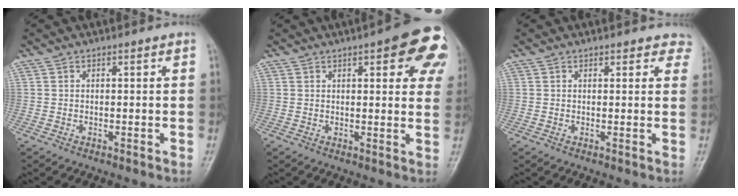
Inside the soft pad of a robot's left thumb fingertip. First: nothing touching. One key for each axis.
{"total": 13.4, "fx": 5.8, "fy": 4.7, "fz": 11.2, "tx": -0.094, "ty": -0.013, "tz": 0.057}
{"total": 4.0, "fx": 3.5, "fy": 1.9, "fz": 0.6, "tx": 0.035, "ty": -0.013, "tz": 0.019}